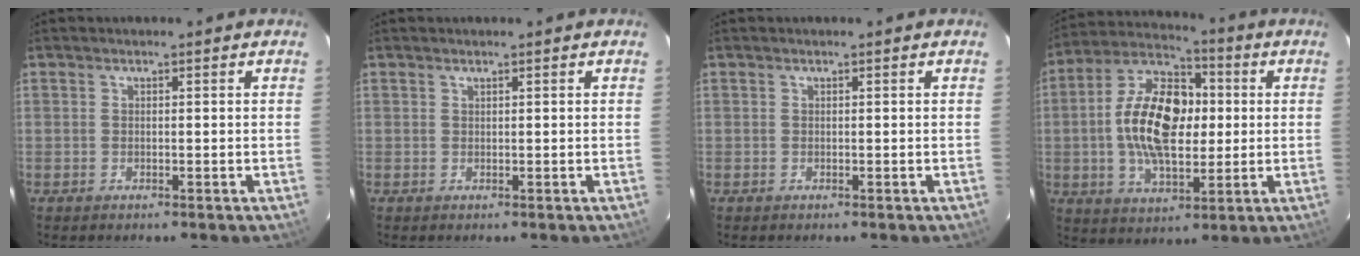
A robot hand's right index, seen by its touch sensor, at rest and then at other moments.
{"total": 0.0}
{"total": 0.0}
{"total": 17.6, "force": [0.5, 10.0, 14.5], "torque": [-0.277, 0.020, 0.005]}